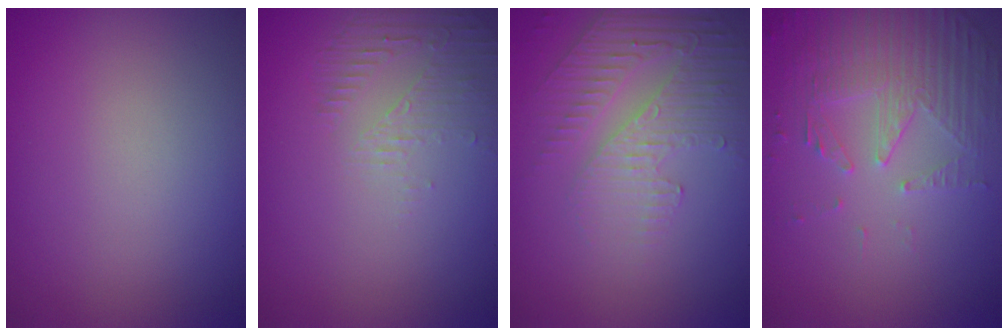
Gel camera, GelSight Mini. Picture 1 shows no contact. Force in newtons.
{"total": 1.7, "press": 0.6, "slide": 1.6}
{"total": 5.1, "press": 3.3, "slide": 3.9}
{"total": 5.3, "press": 3.7, "slide": 3.8}